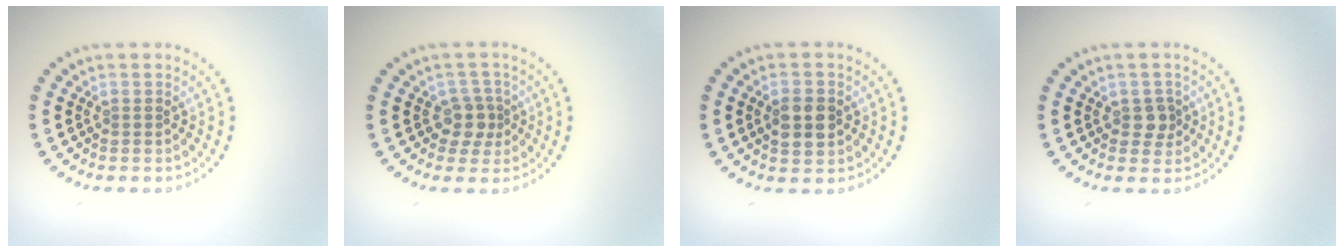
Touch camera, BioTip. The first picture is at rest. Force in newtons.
{"total": 2.2, "press": 1.8, "slide": 1.3}
{"total": 3.1, "press": 3.1, "slide": 0.2}
{"total": 1.5, "press": 1.4, "slide": 0.5}